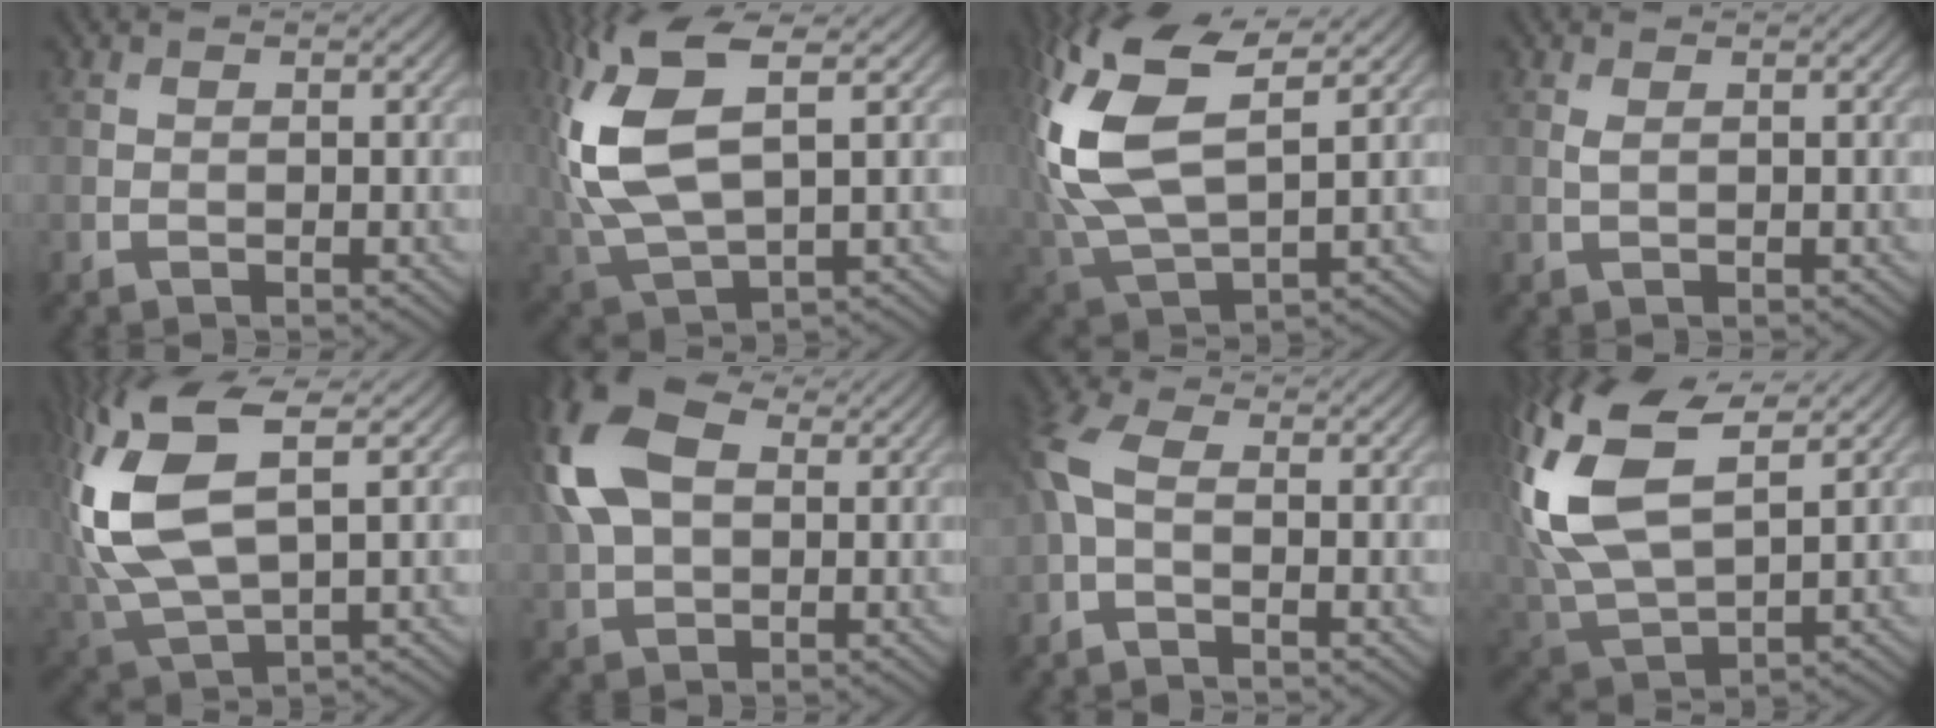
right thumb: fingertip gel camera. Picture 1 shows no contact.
{"total": 13.1, "force": [2.7, 5.9, 11.3], "torque": [-0.279, 0.007, 0.060]}
{"total": 15.6, "force": [3.8, 8.1, 12.7], "torque": [-0.315, 0.007, 0.082]}
{"total": 0.7, "force": [0.3, 0.2, 0.6], "torque": [-0.017, 0.002, 0.007]}
{"total": 14.4, "force": [3.2, 6.9, 12.2], "torque": [-0.306, 0.006, 0.072]}
{"total": 13.3, "force": [4.1, 8.1, 9.8], "torque": [-0.256, 0.029, 0.073]}
{"total": 5.1, "force": [-0.2, 2.8, 4.2], "torque": [-0.118, 0.013, -0.017]}
{"total": 15.4, "force": [5.2, 8.3, 12.0], "torque": [-0.296, 0.016, 0.107]}